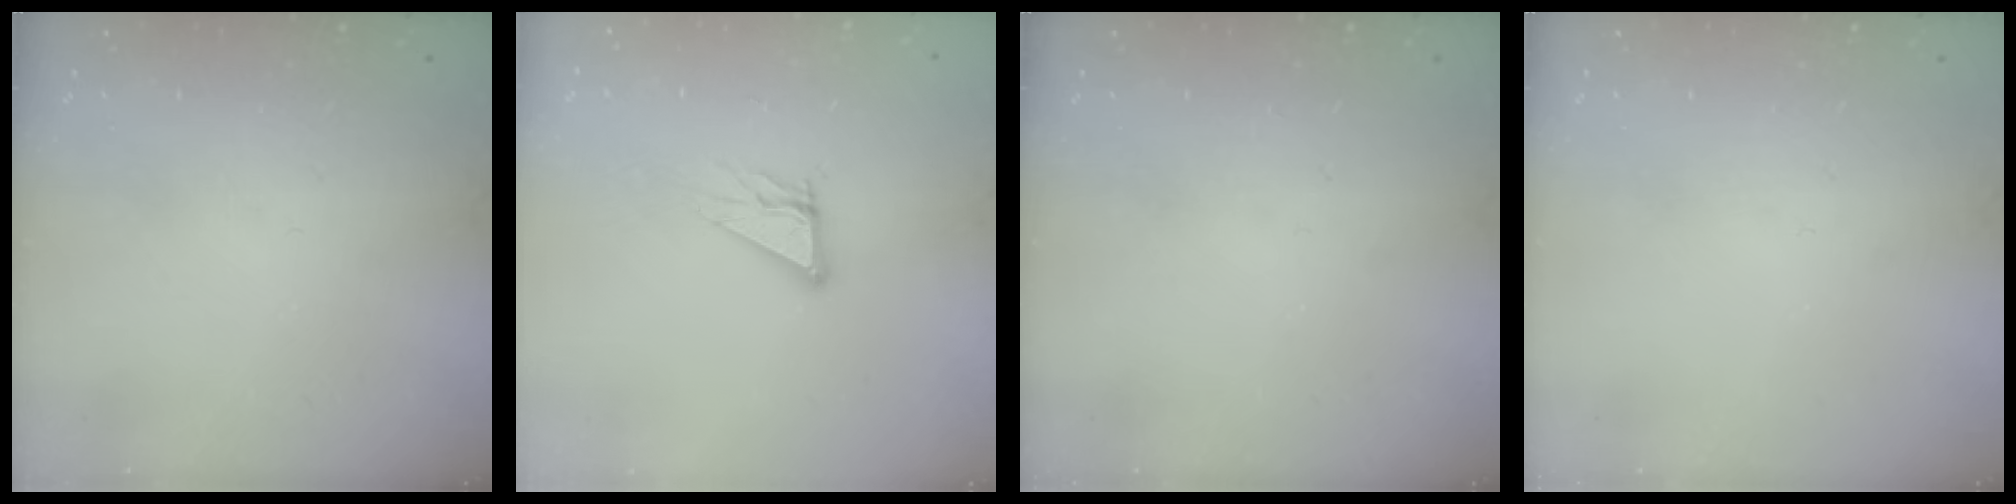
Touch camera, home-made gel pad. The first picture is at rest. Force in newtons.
{"total": 8.0, "press": 8.0, "slide": 0.7}
{"total": 0.0}
{"total": 0.0}